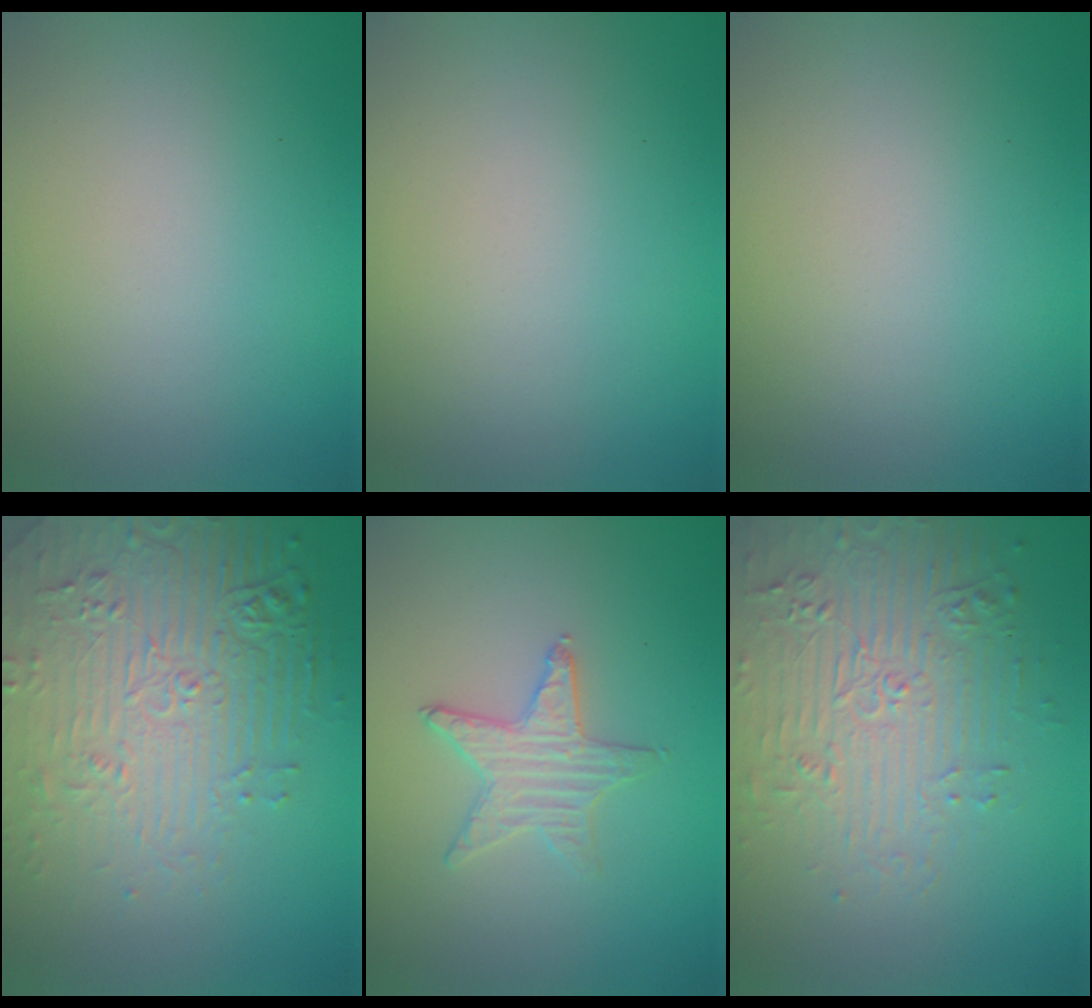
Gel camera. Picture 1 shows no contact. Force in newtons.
{"total": 0.0}
{"total": 0.0}
{"total": 5.4, "press": 4.8, "slide": 2.3}
{"total": 1.6, "press": 1.6, "slide": 0.2}
{"total": 4.7, "press": 4.2, "slide": 2.3}